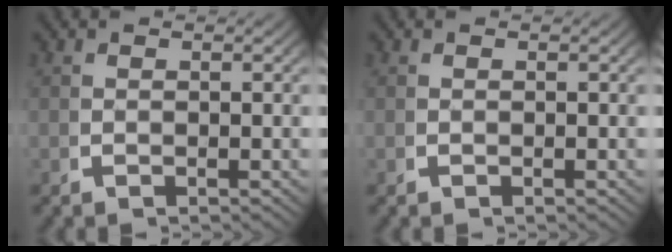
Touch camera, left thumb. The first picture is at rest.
{"total": 0.0}